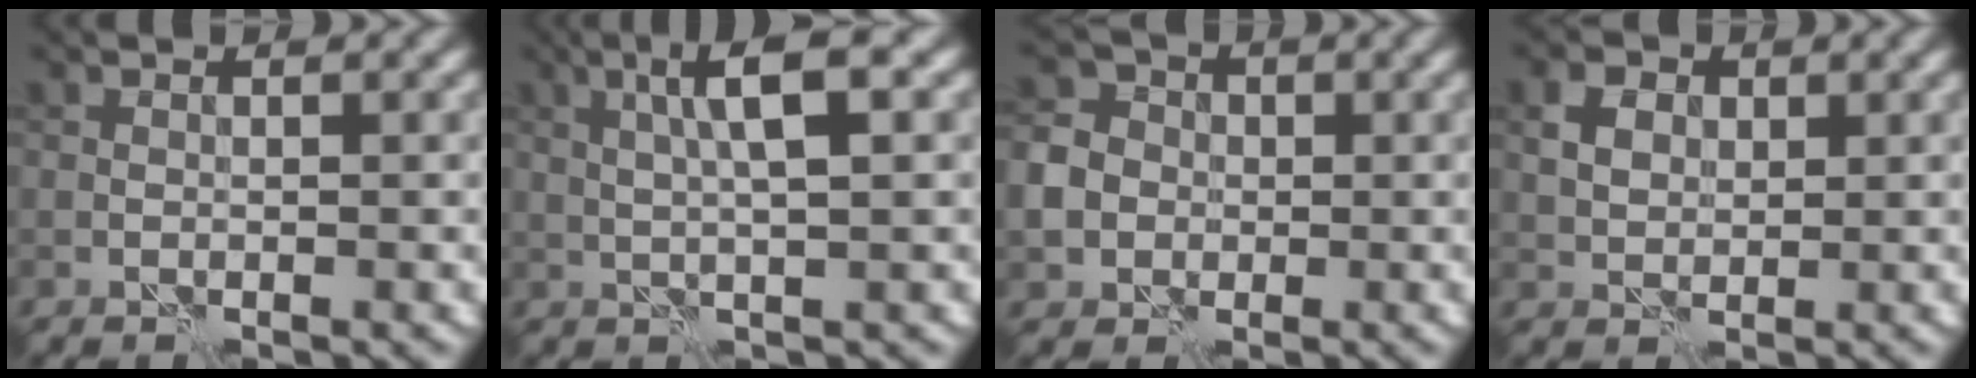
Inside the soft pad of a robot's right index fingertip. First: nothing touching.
{"total": 4.8, "force": [1.4, 0.7, 4.5], "torque": [-0.083, 0.012, 0.025]}
{"total": 6.5, "force": [-1.2, 5.9, 2.5], "torque": [-0.052, 0.001, -0.048]}
{"total": 2.6, "force": [0.6, 2.1, 1.4], "torque": [-0.029, 0.001, 0.009]}